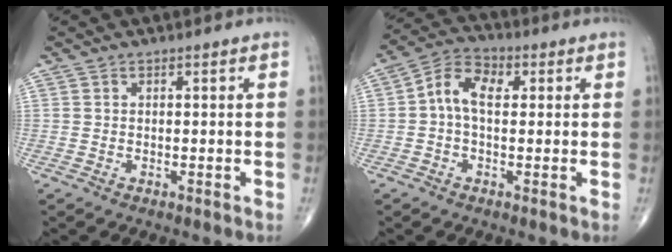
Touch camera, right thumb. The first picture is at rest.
{"total": 7.2, "force": [0.7, 4.5, 5.6], "torque": [-0.087, 0.023, 0.004]}